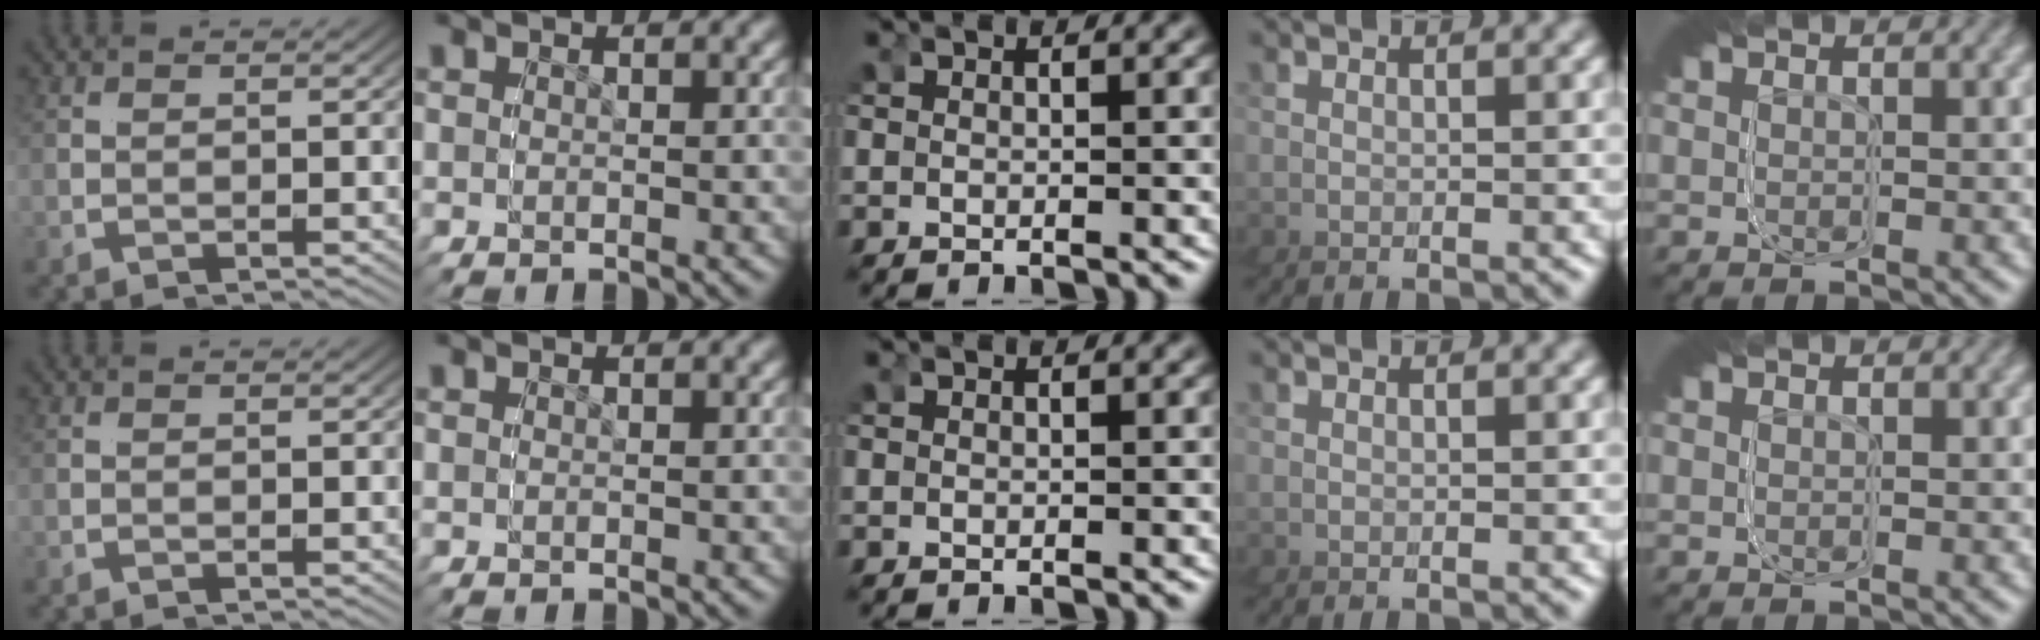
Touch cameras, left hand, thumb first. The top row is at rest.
{}